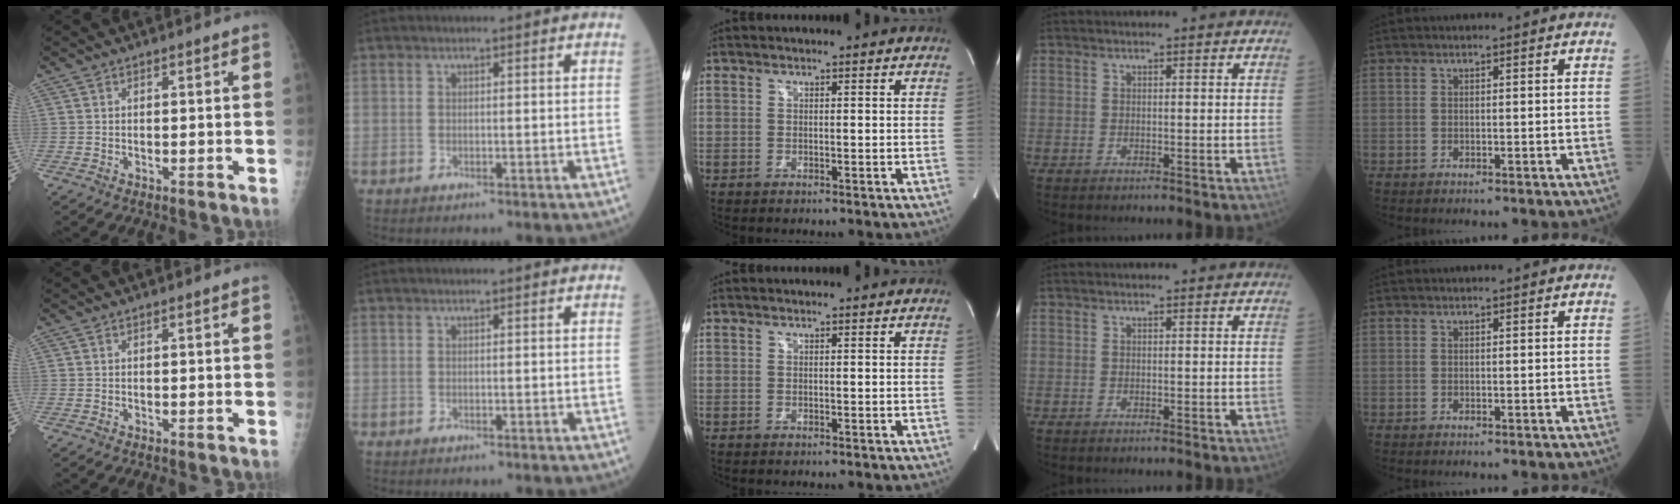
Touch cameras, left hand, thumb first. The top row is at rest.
{}